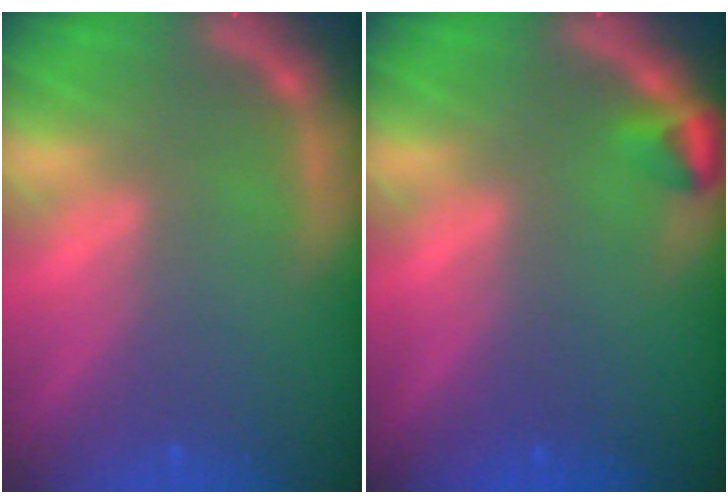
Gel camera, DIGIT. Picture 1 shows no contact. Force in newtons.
{"total": 1.5}